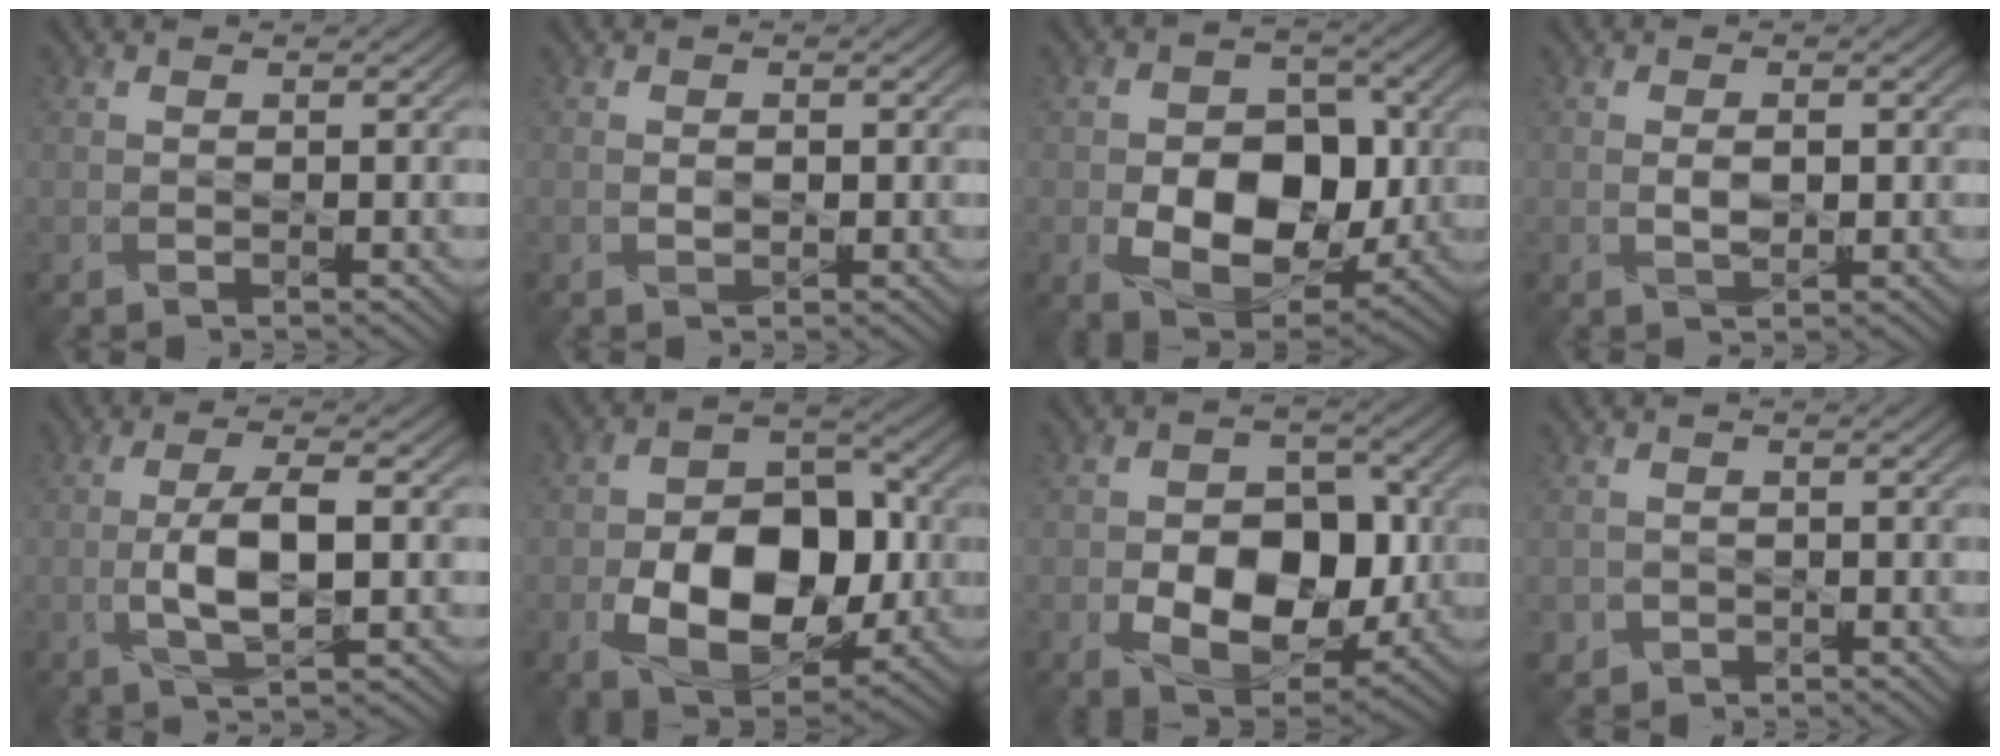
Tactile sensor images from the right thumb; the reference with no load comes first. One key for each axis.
{"total": 0.8, "fx": -0.2, "fy": 0.6, "fz": 0.5, "tx": -0.008, "ty": -0.003, "tz": -0.001}
{"total": 11.6, "fx": -2.1, "fy": 8.0, "fz": 8.1, "tx": -0.131, "ty": -0.013, "tz": -0.034}
{"total": 1.8, "fx": -0.1, "fy": 0.9, "fz": 1.5, "tx": -0.029, "ty": -0.005, "tz": 0.001}
{"total": 6.2, "fx": -1.0, "fy": 2.0, "fz": 5.8, "tx": -0.118, "ty": -0.002, "tz": -0.019}
{"total": 12.7, "fx": -2.9, "fy": 8.3, "fz": 9.2, "tx": -0.156, "ty": -0.016, "tz": -0.043}
{"total": 11.3, "fx": -2.5, "fy": 7.6, "fz": 8.1, "tx": -0.128, "ty": -0.014, "tz": -0.037}
{"total": 1.5, "fx": -0.8, "fy": 1.3, "fz": -0.2, "tx": 0.005, "ty": -0.011, "tz": -0.016}